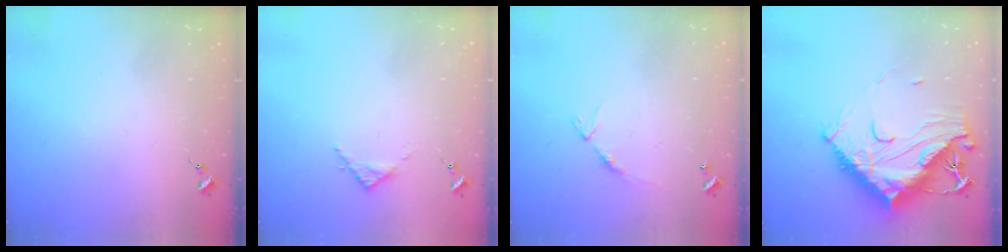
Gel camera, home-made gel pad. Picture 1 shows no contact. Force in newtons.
{"total": 2.8, "press": 2.8, "slide": 0.4}
{"total": 8.4, "press": 8.4, "slide": 0.6}
{"total": 20.5, "press": 20.4, "slide": 1.8}